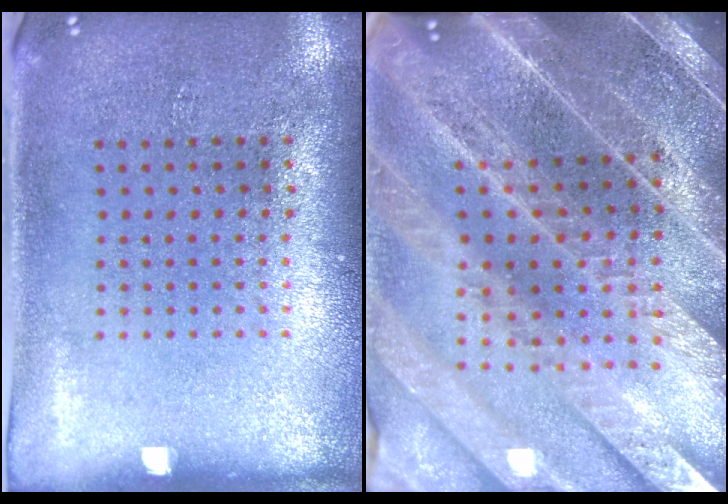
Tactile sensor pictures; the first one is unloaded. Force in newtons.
{"total": 4.2, "press": 3.8, "slide": 1.8}